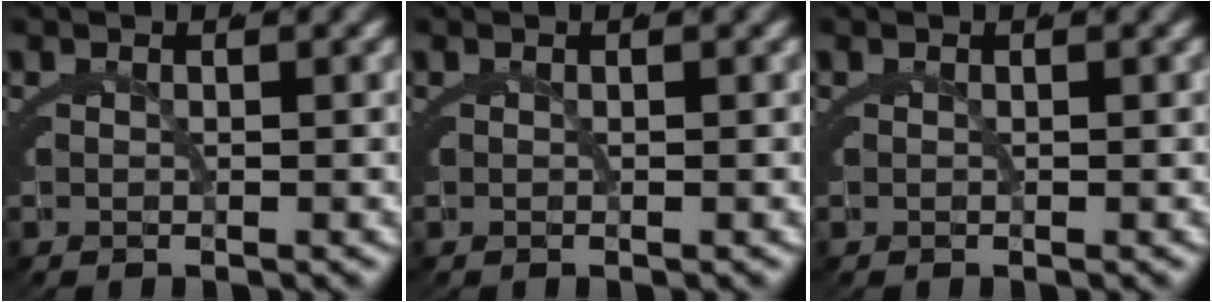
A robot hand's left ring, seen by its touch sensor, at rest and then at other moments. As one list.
[{"total": 0.0}, {"total": 0.0}]